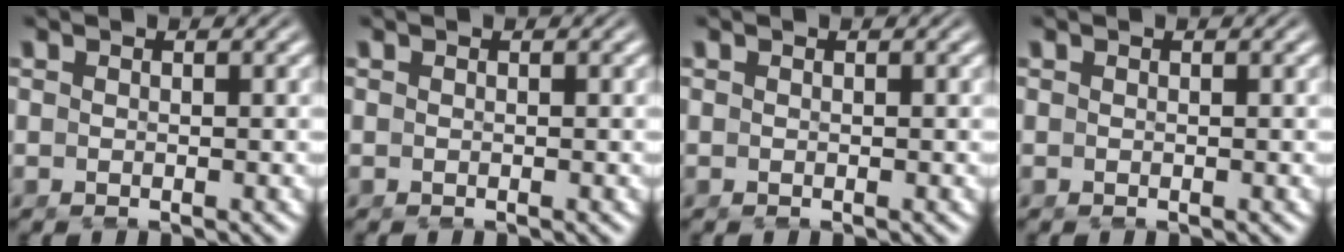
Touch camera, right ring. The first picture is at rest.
{"total": 0.0}
{"total": 0.0}
{"total": 0.0}